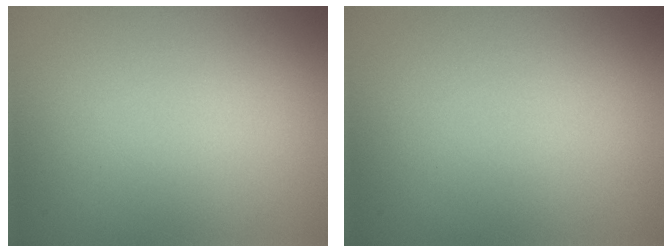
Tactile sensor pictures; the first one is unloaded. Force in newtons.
{"total": 0.0}